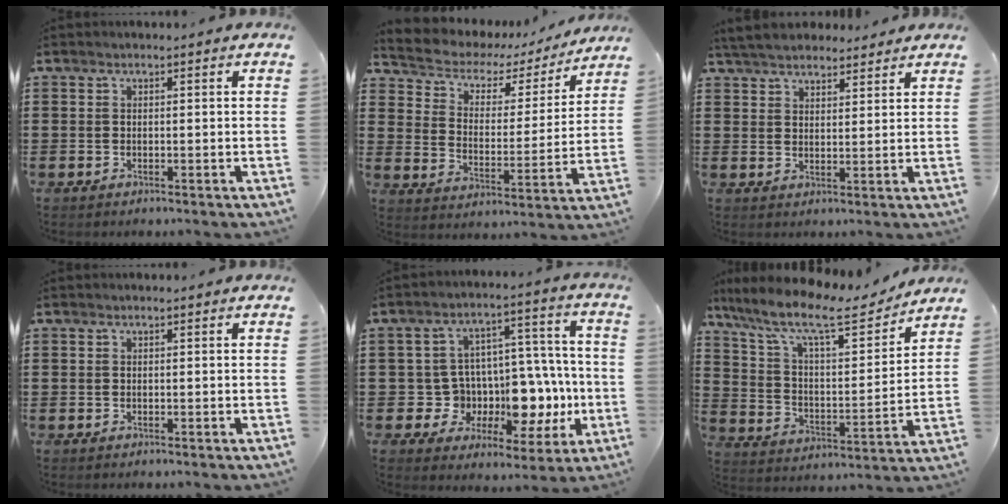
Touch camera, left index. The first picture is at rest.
{"total": 3.9, "force": [3.1, 2.3, 0.8], "torque": [-0.041, -0.022, 0.044]}
{"total": 4.9, "force": [4.6, 1.2, 1.2], "torque": [-0.039, -0.007, 0.086]}
{"total": 0.0}
{"total": 11.1, "force": [-1.5, 9.0, 6.3], "torque": [-0.107, -0.004, -0.005]}
{"total": 12.4, "force": [9.9, 2.1, 7.2], "torque": [-0.168, -0.055, 0.166]}